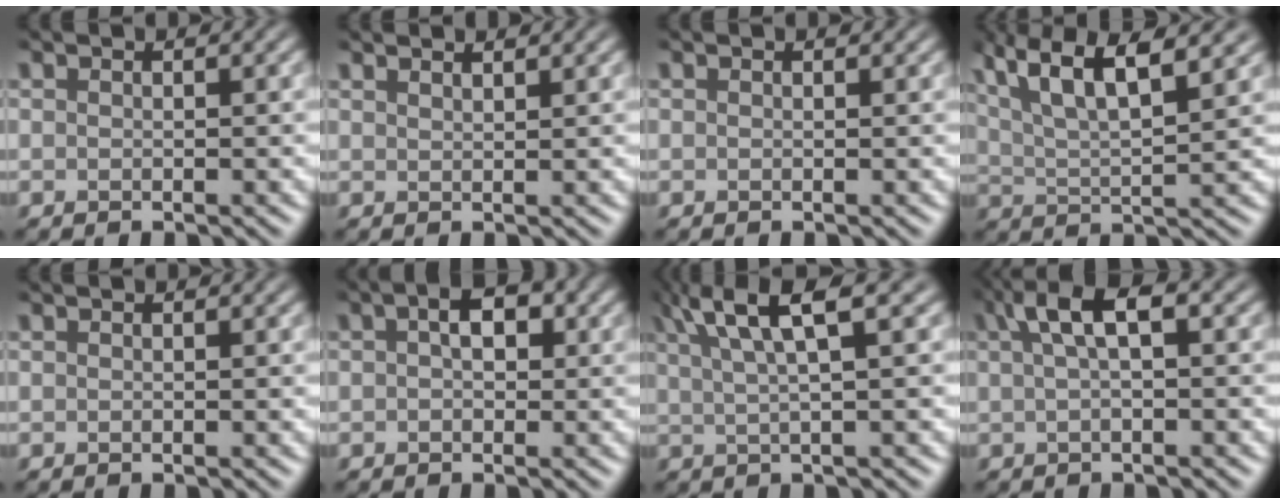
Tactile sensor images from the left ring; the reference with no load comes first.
{"total": 1.3, "force": [1.3, -0.2, 0.2], "torque": [-0.007, -0.001, 0.023]}
{"total": 0.6, "force": [0.4, 0.3, 0.3], "torque": [-0.003, 0.001, 0.007]}
{"total": 8.6, "force": [5.1, 2.7, 6.5], "torque": [-0.111, 0.032, 0.072]}
{"total": 0.0}
{"total": 2.5, "force": [0.5, 1.4, 2.0], "torque": [-0.026, 0.008, 0.002]}
{"total": 5.8, "force": [3.2, 0.8, 4.8], "torque": [-0.074, 0.016, 0.055]}
{"total": 4.0, "force": [1.3, 1.0, 3.6], "torque": [-0.062, 0.012, 0.020]}